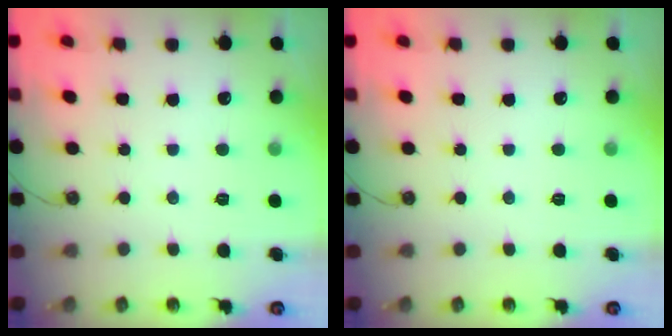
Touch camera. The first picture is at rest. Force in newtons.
{"total": 0.0}